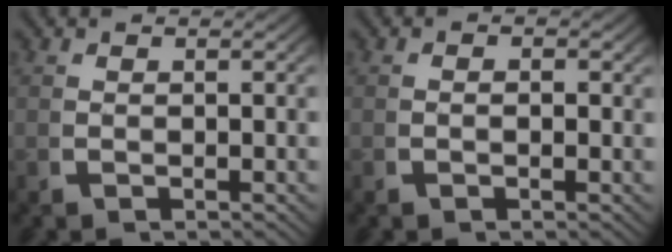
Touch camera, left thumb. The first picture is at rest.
{"total": 0.6, "force": [-0.1, 0.3, 0.5], "torque": [-0.007, -0.002, -0.005]}